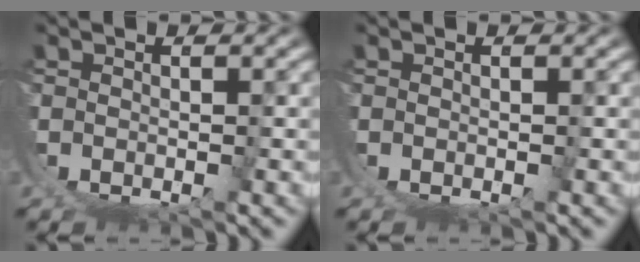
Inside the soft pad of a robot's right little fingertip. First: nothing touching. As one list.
[{"total": 0.0}]